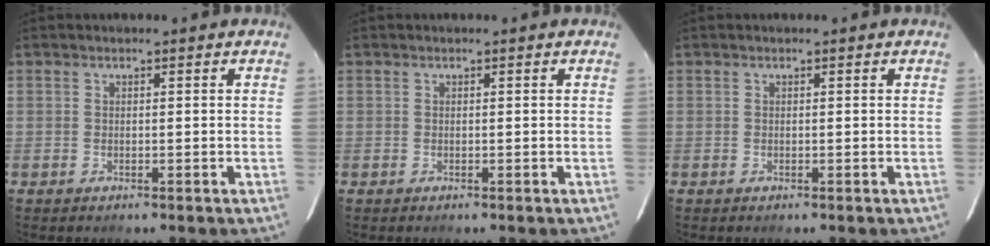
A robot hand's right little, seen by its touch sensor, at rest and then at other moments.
{"total": 0.0}
{"total": 0.0}